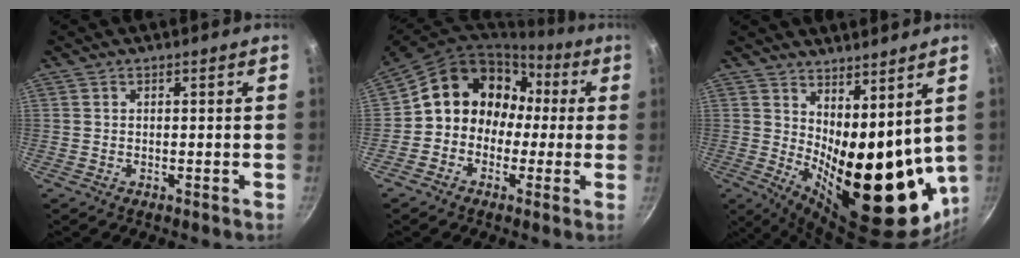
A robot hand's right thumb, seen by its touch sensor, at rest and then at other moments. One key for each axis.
{"total": 15.0, "fx": 0.4, "fy": 12.8, "fz": 7.7, "tx": -0.084, "ty": 0.057, "tz": -0.009}
{"total": 20.4, "fx": 5.2, "fy": 9.0, "fz": 17.6, "tx": -0.215, "ty": -0.050, "tz": 0.106}